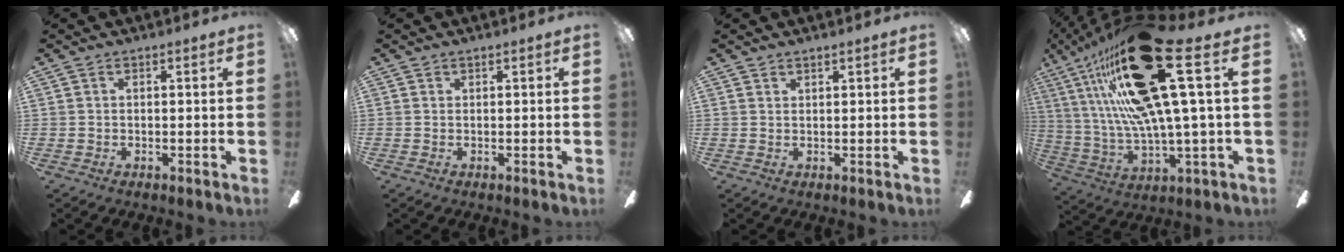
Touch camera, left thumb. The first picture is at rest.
{"total": 0.0}
{"total": 0.9, "force": [0.9, 0.0, 0.1], "torque": [-0.003, -0.001, 0.017]}
{"total": 31.1, "force": [12.5, 8.2, 27.2], "torque": [-0.506, -0.060, 0.198]}